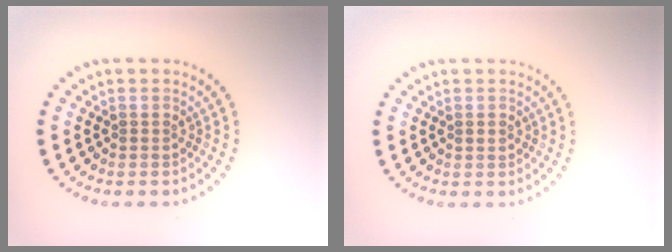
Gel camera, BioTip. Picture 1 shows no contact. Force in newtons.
{"total": 1.0, "press": 0.9, "slide": 0.1}